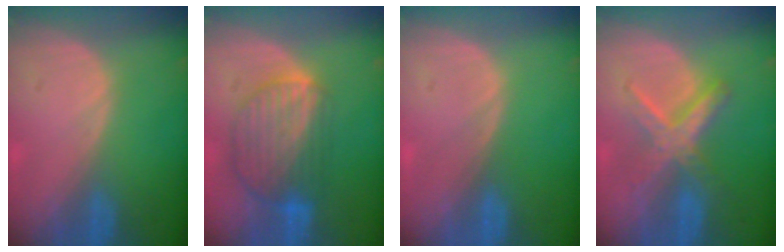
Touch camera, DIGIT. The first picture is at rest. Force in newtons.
{"total": 8.8, "press": 7.7, "slide": 4.3}
{"total": 0.0}
{"total": 6.1, "press": 6.1, "slide": 0.2}